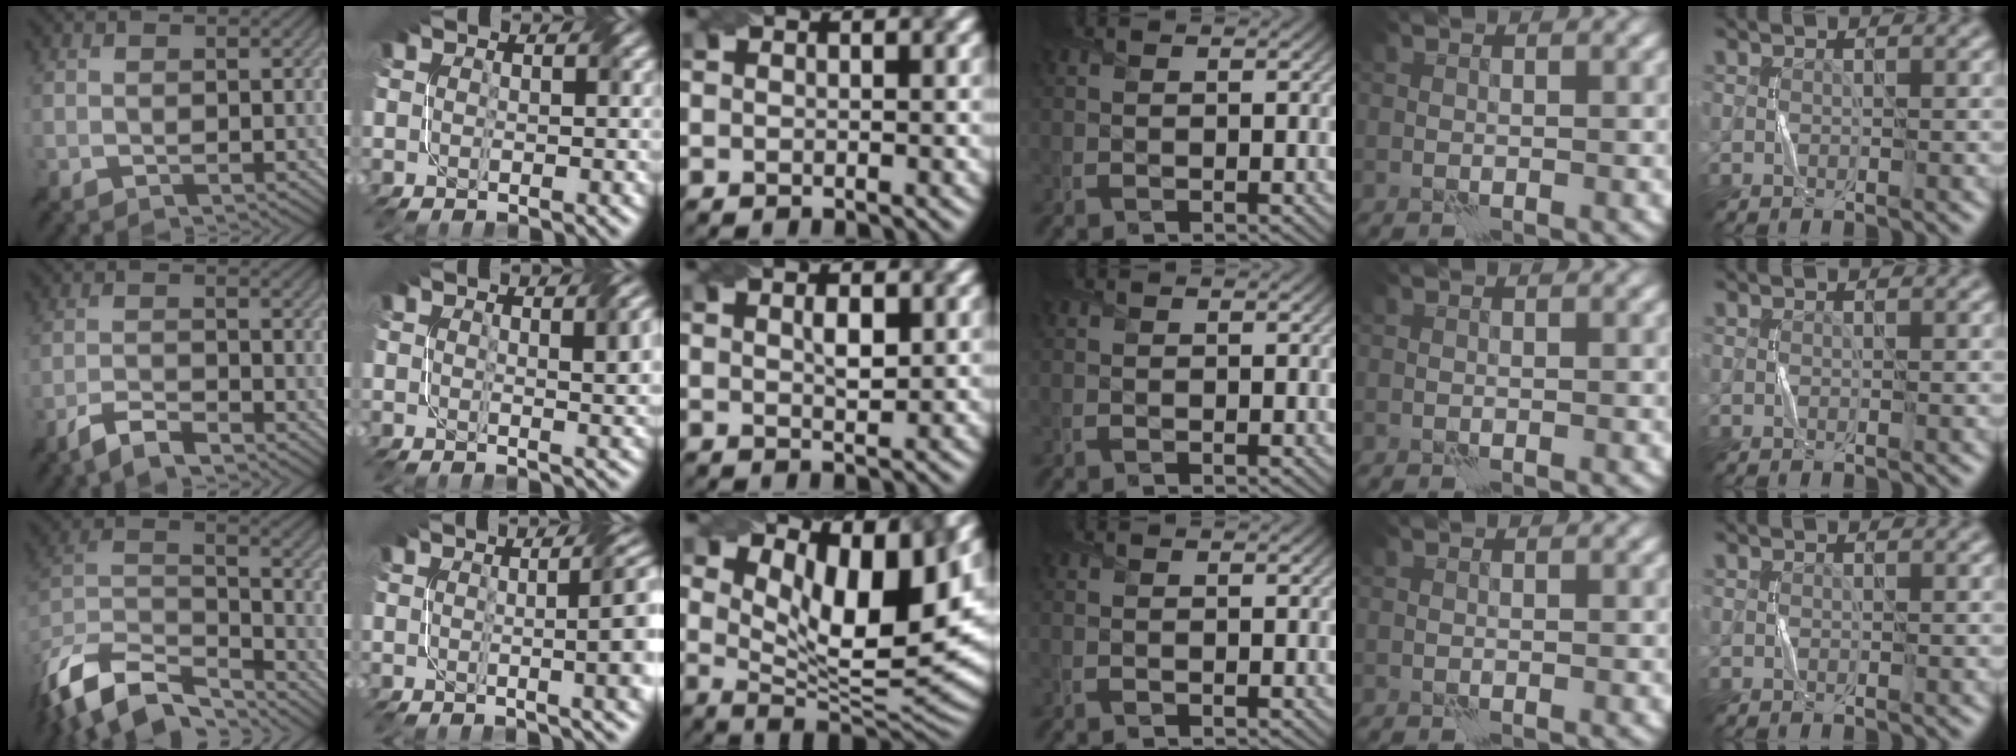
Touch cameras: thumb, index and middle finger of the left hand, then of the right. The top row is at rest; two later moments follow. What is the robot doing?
{"motion": "twist", "object": "screw"}